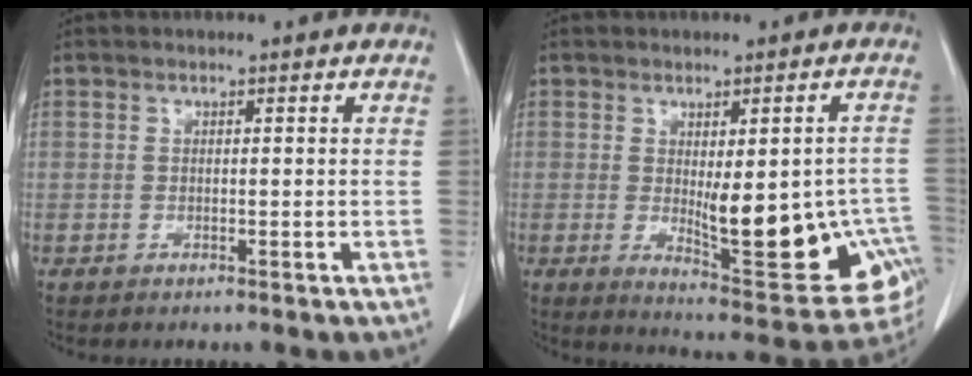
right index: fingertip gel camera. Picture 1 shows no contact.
{"total": 16.3, "force": [-3.2, 5.2, 15.1], "torque": [-0.138, 0.001, -0.020]}